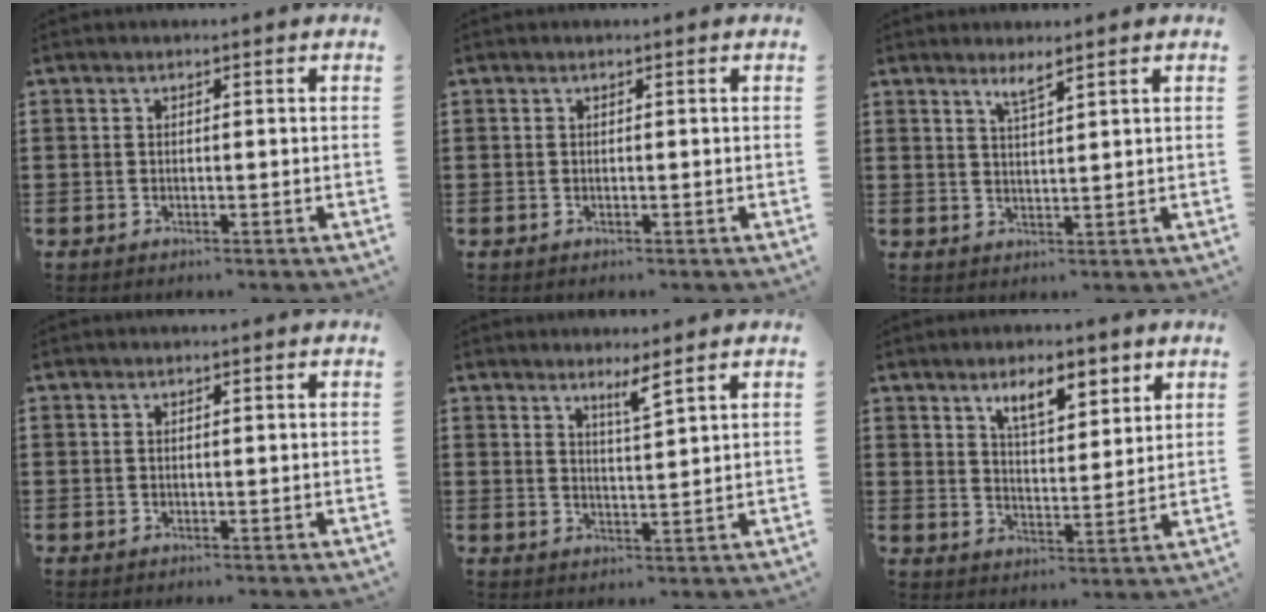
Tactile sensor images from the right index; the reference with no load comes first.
{"total": 0.0}
{"total": 2.4, "force": [1.9, 0.0, 1.4], "torque": [-0.030, 0.000, 0.035]}
{"total": 0.0}
{"total": 2.8, "force": [2.3, -0.3, 1.6], "torque": [-0.035, -0.002, 0.041]}
{"total": 6.9, "force": [4.6, 2.5, 4.6], "torque": [-0.078, -0.005, 0.076]}